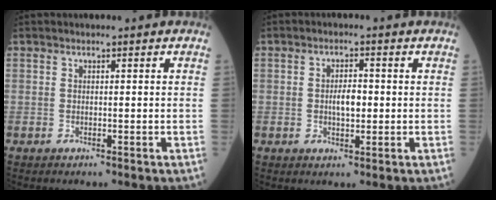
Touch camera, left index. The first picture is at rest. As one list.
[{"total": 3.3, "force": [-0.1, 1.4, 3.0], "torque": [-0.054, 0.003, -0.003]}]